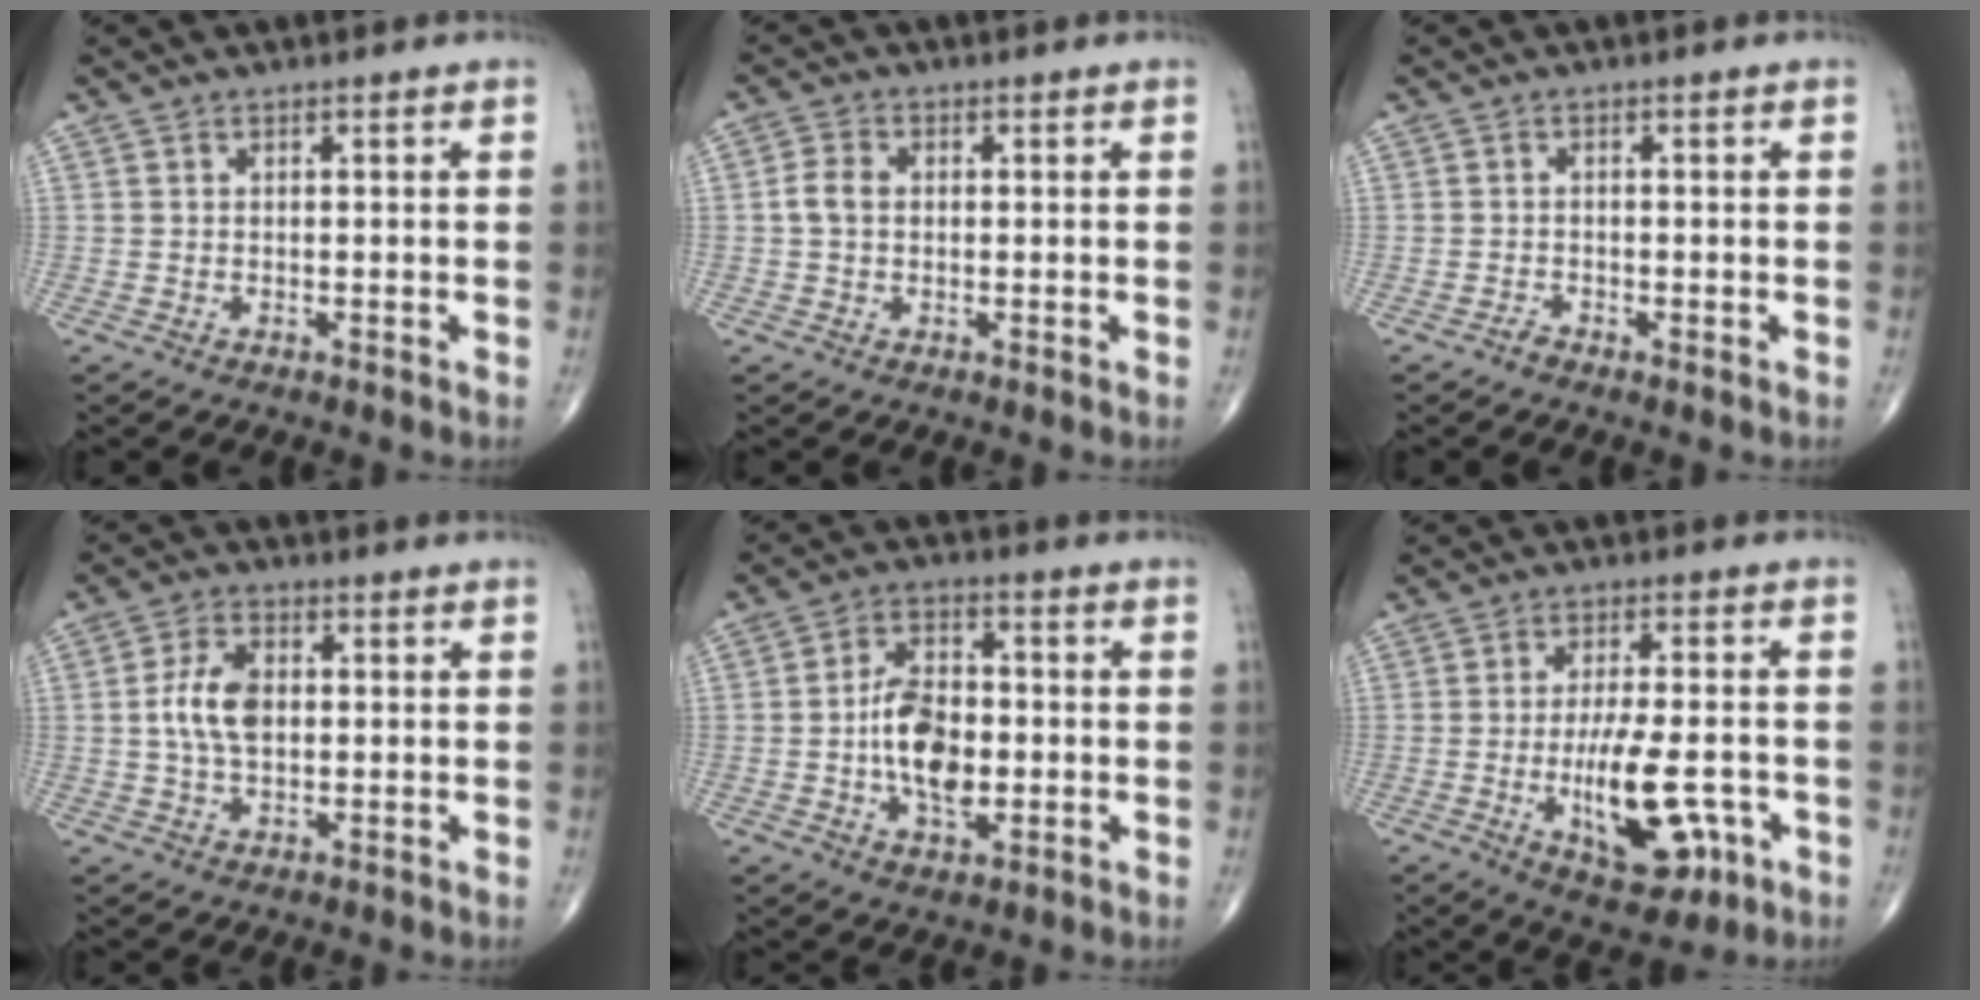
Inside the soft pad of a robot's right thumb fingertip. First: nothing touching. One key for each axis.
{"total": 3.3, "fx": 0.0, "fy": 2.4, "fz": 2.2, "tx": -0.045, "ty": 0.009, "tz": -0.006}
{"total": 0.9, "fx": -0.8, "fy": 0.2, "fz": 0.3, "tx": -0.006, "ty": -0.001, "tz": -0.020}
{"total": 7.0, "fx": 0.4, "fy": 4.4, "fz": 5.5, "tx": -0.100, "ty": 0.006, "tz": 0.005}
{"total": 11.2, "fx": -1.4, "fy": 6.4, "fz": 9.0, "tx": -0.141, "ty": 0.014, "tz": -0.029}
{"total": 13.3, "fx": -3.8, "fy": 5.5, "fz": 11.5, "tx": -0.176, "ty": 0.007, "tz": -0.051}